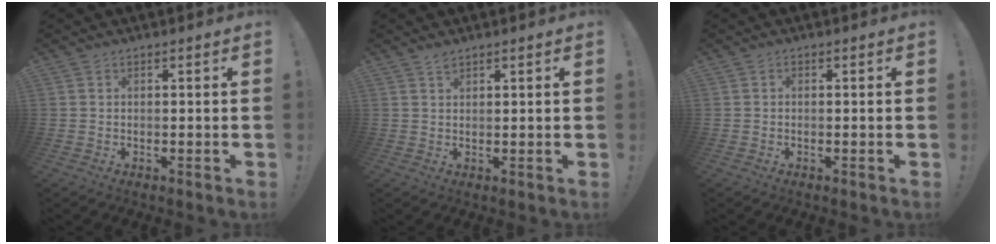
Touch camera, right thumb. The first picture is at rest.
{"total": 1.6, "force": [1.4, 0.5, 0.6], "torque": [0.000, -0.009, 0.024]}
{"total": 0.5, "force": [-0.4, 0.4, 0.1], "torque": [-0.004, 0.002, -0.007]}